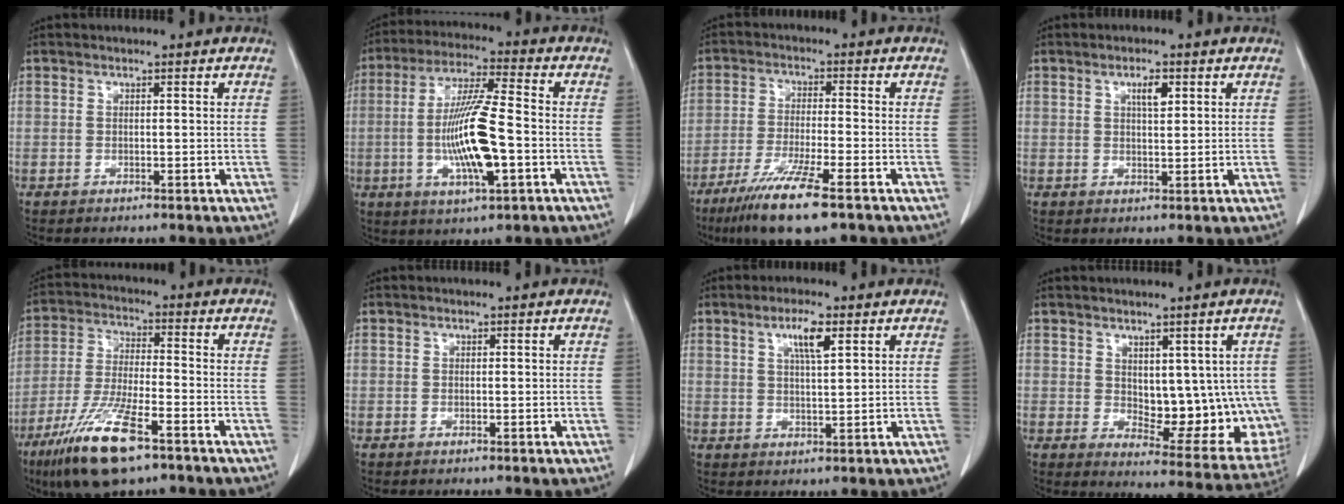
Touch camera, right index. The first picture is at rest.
{"total": 13.2, "force": [-2.5, 1.6, 12.9], "torque": [-0.250, -0.006, -0.046]}
{"total": 10.7, "force": [-6.9, 0.6, 8.1], "torque": [-0.151, -0.030, -0.116]}
{"total": 2.8, "force": [1.2, 0.9, 2.4], "torque": [-0.041, -0.001, 0.021]}
{"total": 13.1, "force": [-7.9, 2.4, 10.1], "torque": [-0.206, -0.028, -0.140]}
{"total": 0.0}
{"total": 4.7, "force": [2.3, 0.6, 4.0], "torque": [-0.074, 0.001, 0.041]}
{"total": 12.8, "force": [0.9, 6.5, 11.0], "torque": [-0.130, -0.008, 0.031]}